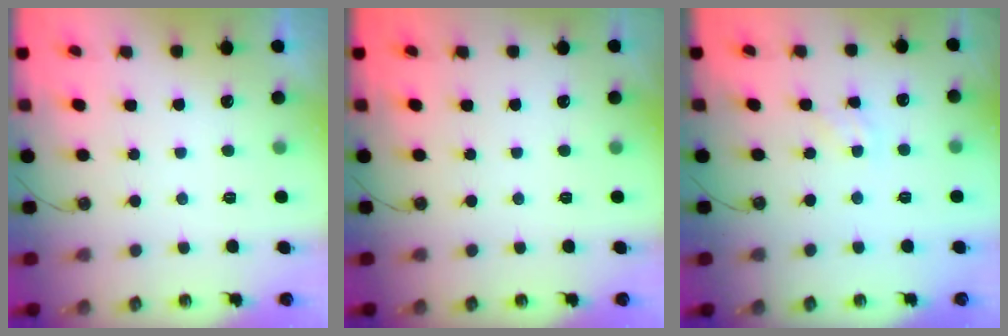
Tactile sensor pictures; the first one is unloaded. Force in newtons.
{"total": 0.0}
{"total": 1.4, "press": 1.4, "slide": 0.2}